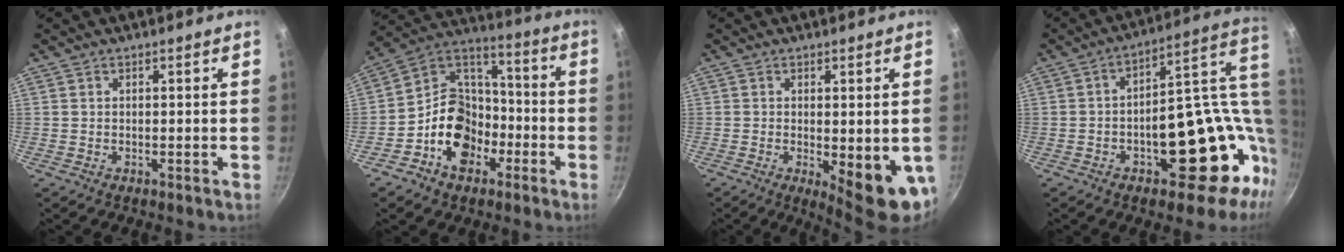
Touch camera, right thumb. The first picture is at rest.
{"total": 15.2, "force": [-5.8, 11.6, 8.0], "torque": [-0.097, 0.062, -0.110]}
{"total": 10.9, "force": [-2.0, 3.6, 10.1], "torque": [-0.110, -0.013, -0.015]}
{"total": 23.8, "force": [-1.2, 13.3, 19.6], "torque": [-0.201, 0.029, 0.005]}